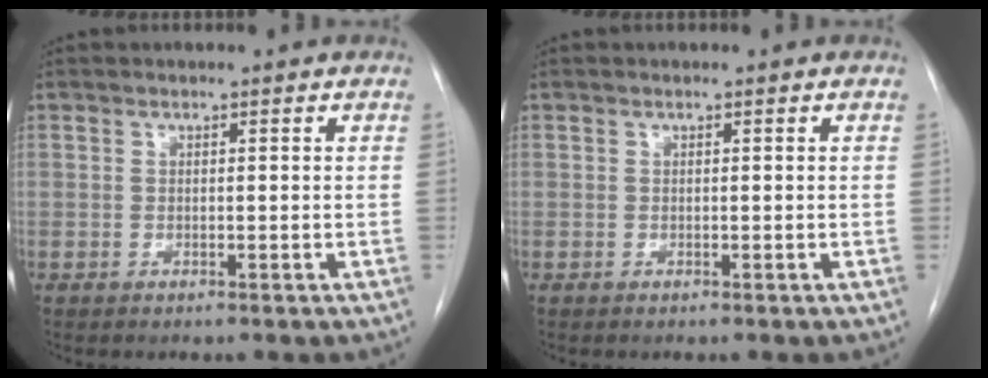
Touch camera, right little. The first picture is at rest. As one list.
[{"total": 0.0}]